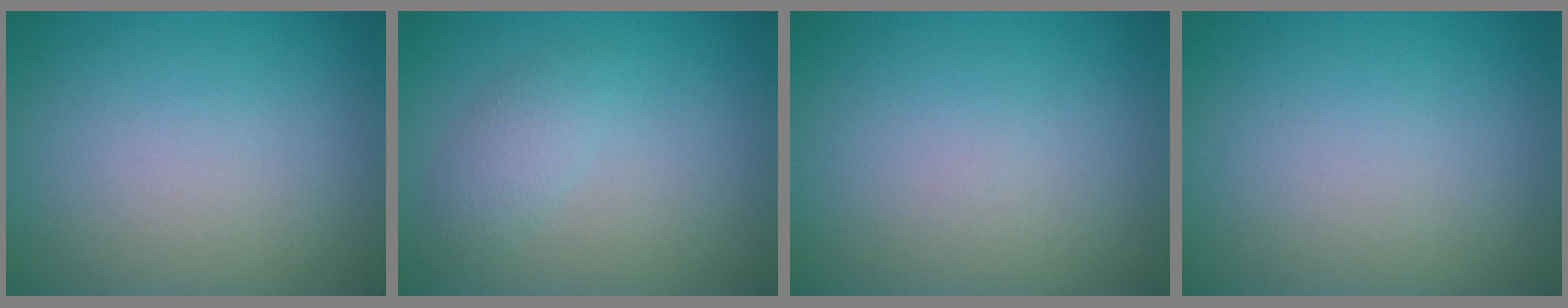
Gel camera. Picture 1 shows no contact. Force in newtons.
{"total": 2.0, "press": 2.0, "slide": 0.1}
{"total": 0.0}
{"total": 0.0}